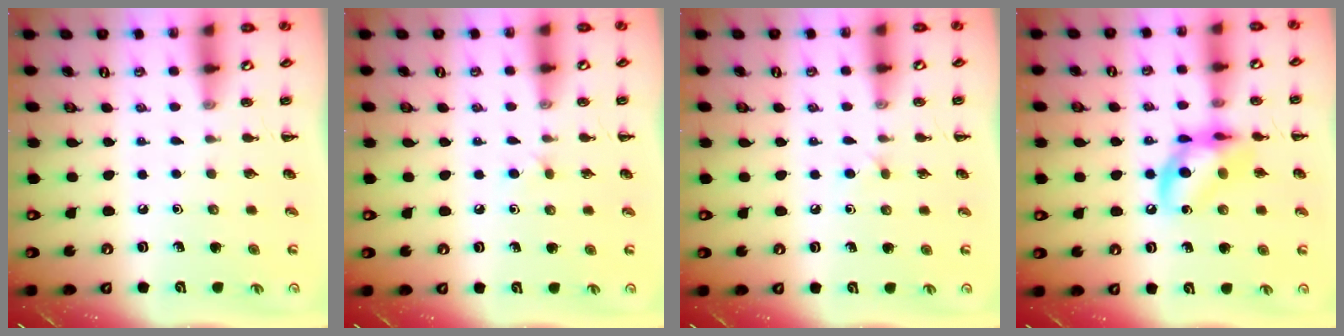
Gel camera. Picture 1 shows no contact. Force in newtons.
{"total": 2.8, "press": 2.7, "slide": 1.0}
{"total": 2.8, "press": 2.7, "slide": 1.0}
{"total": 12.5, "press": 12.2, "slide": 2.7}